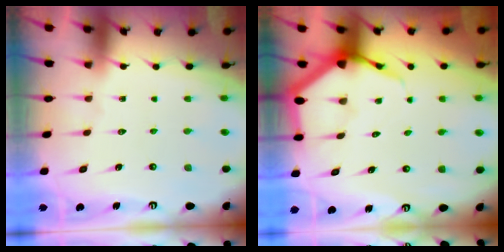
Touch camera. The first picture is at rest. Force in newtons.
{"total": 5.9, "press": 5.9, "slide": 0.7}